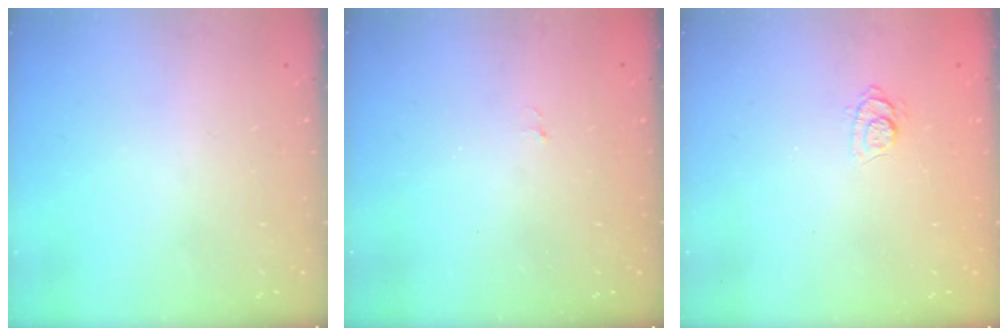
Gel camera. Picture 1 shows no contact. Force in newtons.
{"total": 2.8, "press": 2.6, "slide": 0.8}
{"total": 5.1, "press": 4.8, "slide": 1.6}